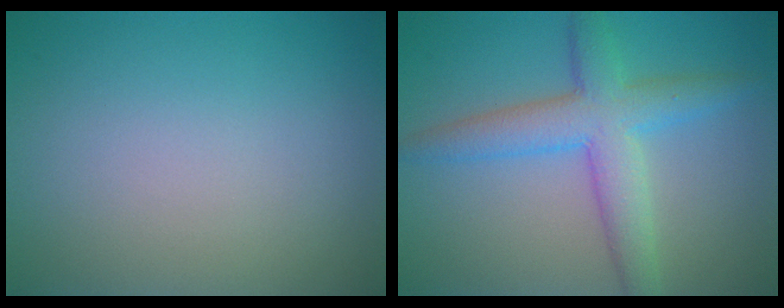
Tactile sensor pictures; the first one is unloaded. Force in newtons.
{"total": 5.3, "press": 5.3, "slide": 0.2}